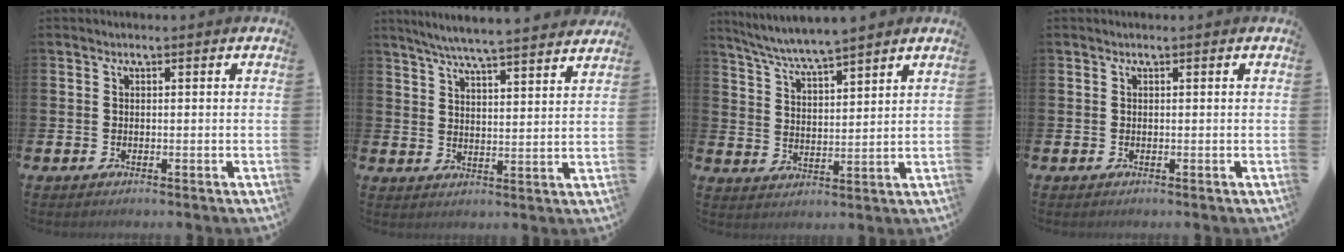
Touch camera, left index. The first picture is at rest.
{"total": 6.4, "force": [6.1, -0.2, 1.8], "torque": [-0.052, -0.039, 0.106]}
{"total": 5.8, "force": [5.6, -0.2, 1.2], "torque": [-0.048, -0.034, 0.099]}
{"total": 0.0}